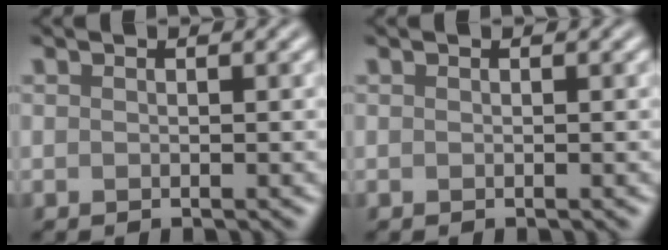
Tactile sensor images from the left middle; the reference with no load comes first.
{"total": 0.0}